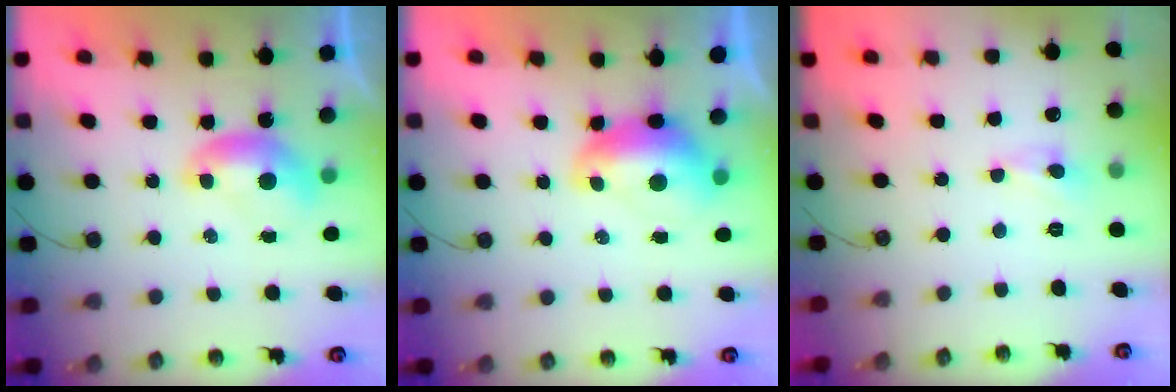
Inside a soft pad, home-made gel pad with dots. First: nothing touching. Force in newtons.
{"total": 2.2, "press": 2.1, "slide": 0.7}
{"total": 2.5, "press": 2.4, "slide": 0.8}